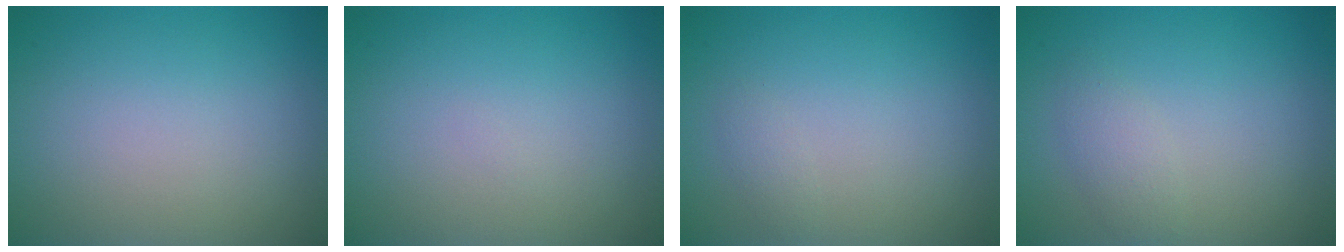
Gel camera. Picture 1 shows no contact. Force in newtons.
{"total": 0.0}
{"total": 0.7, "press": 0.7, "slide": 0.0}
{"total": 1.6, "press": 1.6, "slide": 0.1}